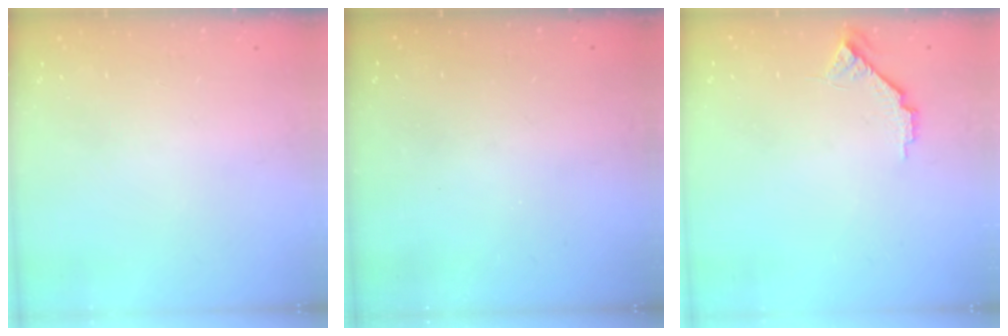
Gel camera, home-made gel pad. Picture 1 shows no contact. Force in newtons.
{"total": 3.0, "press": 3.0, "slide": 0.1}
{"total": 6.9, "press": 6.9, "slide": 0.6}